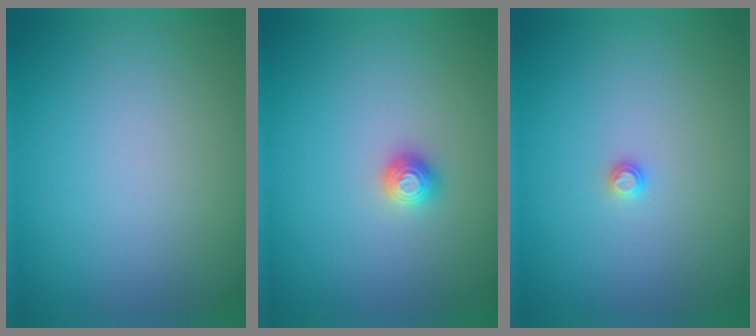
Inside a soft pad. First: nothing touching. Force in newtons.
{"total": 1.1, "press": 1.1, "slide": 0.2}
{"total": 0.6, "press": 0.6, "slide": 0.2}